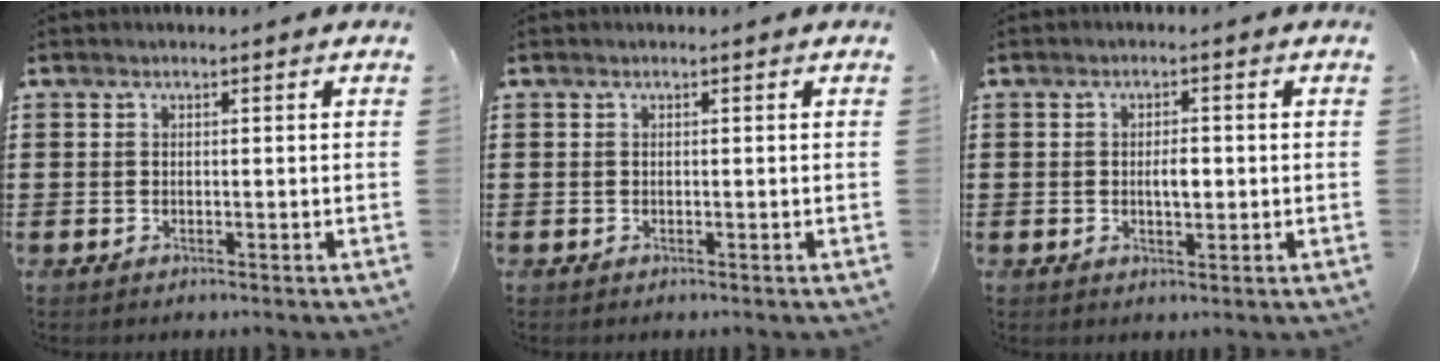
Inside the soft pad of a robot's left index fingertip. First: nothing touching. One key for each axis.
{"total": 0.0}
{"total": 2.7, "fx": -0.1, "fy": 1.1, "fz": 2.5, "tx": -0.039, "ty": -0.002, "tz": -0.006}